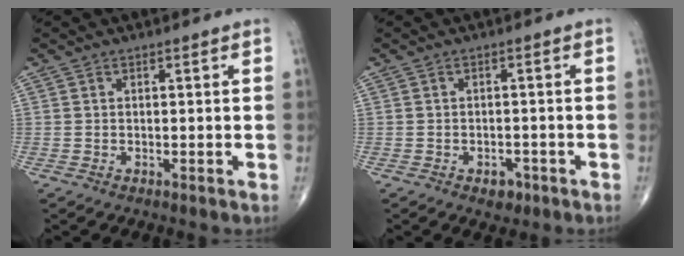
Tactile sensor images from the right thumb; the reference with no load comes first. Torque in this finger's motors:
{"motor_torque": [2.50, -0.24, 0.14, -0.38, -0.03]}